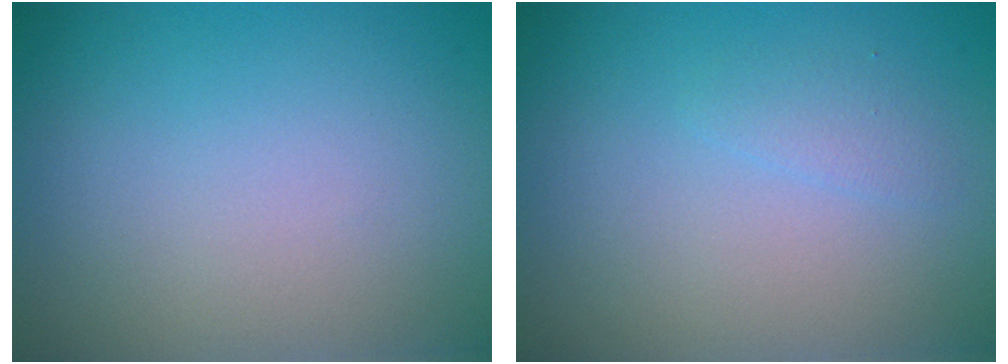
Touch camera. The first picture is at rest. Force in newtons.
{"total": 1.0, "press": 1.0, "slide": 0.0}